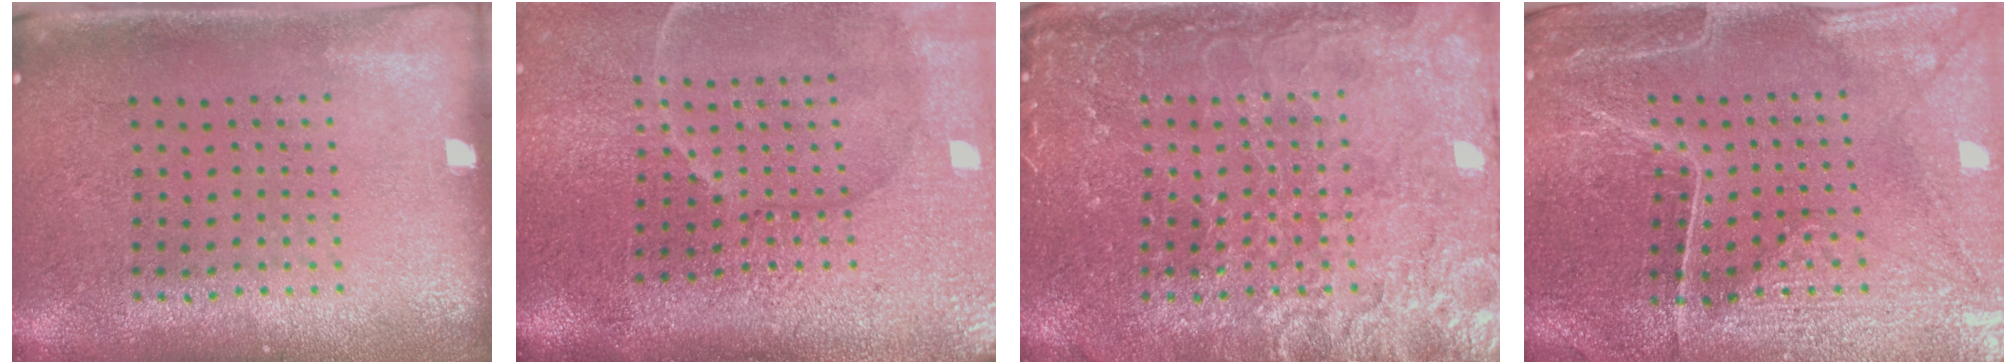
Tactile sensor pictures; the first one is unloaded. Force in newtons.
{"total": 4.5, "press": 3.8, "slide": 2.5}
{"total": 4.0, "press": 4.0, "slide": 0.5}
{"total": 2.7, "press": 2.7, "slide": 0.2}